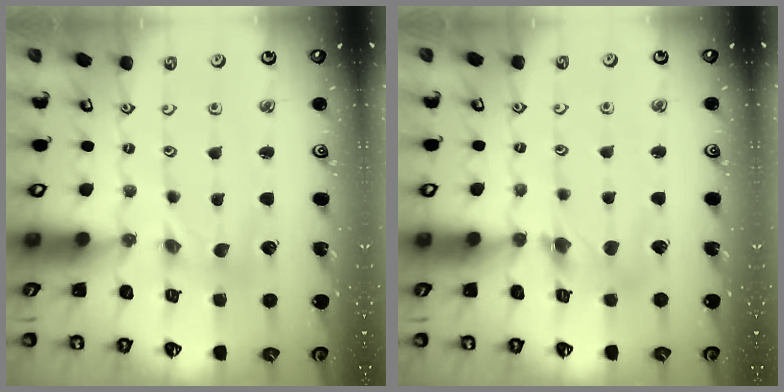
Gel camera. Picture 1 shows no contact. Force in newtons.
{"total": 4.3, "press": 4.2, "slide": 0.3}